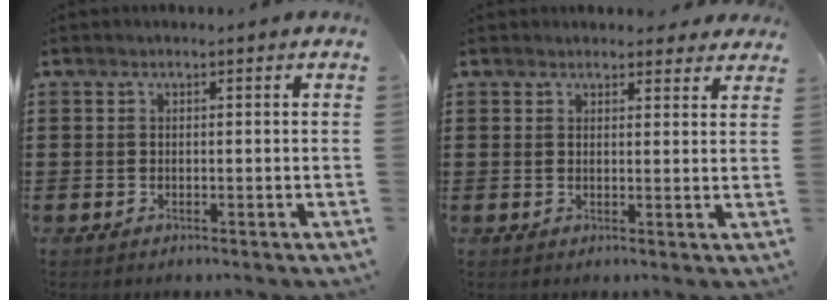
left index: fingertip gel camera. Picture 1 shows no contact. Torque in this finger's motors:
{"motor_torque": [2.14, 0.00, 0.64, 0.04]}